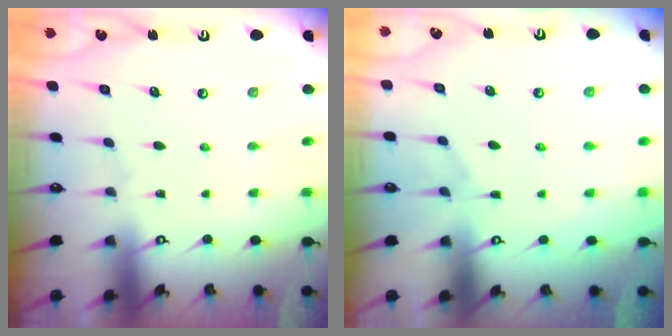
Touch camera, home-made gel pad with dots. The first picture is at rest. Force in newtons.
{"total": 1.2, "press": 0.5, "slide": 1.1}